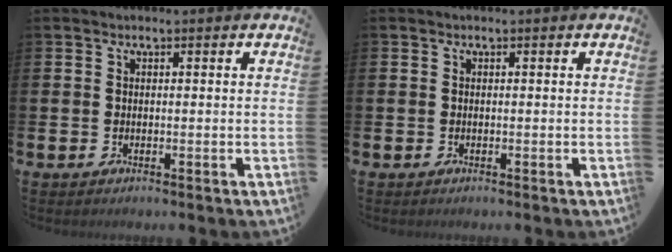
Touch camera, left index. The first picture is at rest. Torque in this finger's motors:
{"motor_torque": [0.00, 0.00, 0.00, 0.00]}